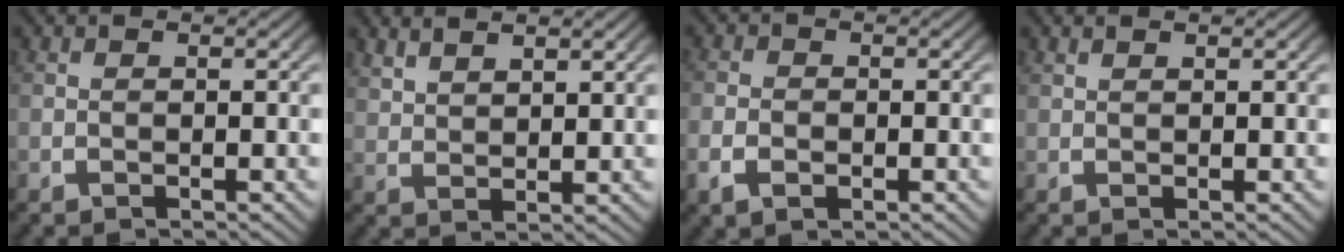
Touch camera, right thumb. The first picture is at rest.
{"total": 3.0, "force": [2.9, 0.4, 0.9], "torque": [-0.012, 0.007, 0.060]}
{"total": 2.2, "force": [-0.7, 1.6, 1.2], "torque": [-0.025, -0.005, -0.014]}
{"total": 0.7, "force": [0.7, -0.1, 0.1], "torque": [-0.003, 0.000, 0.017]}